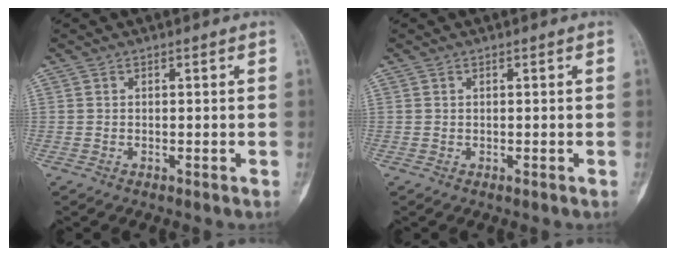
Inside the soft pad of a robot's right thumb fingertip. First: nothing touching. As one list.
[{"total": 0.0}]